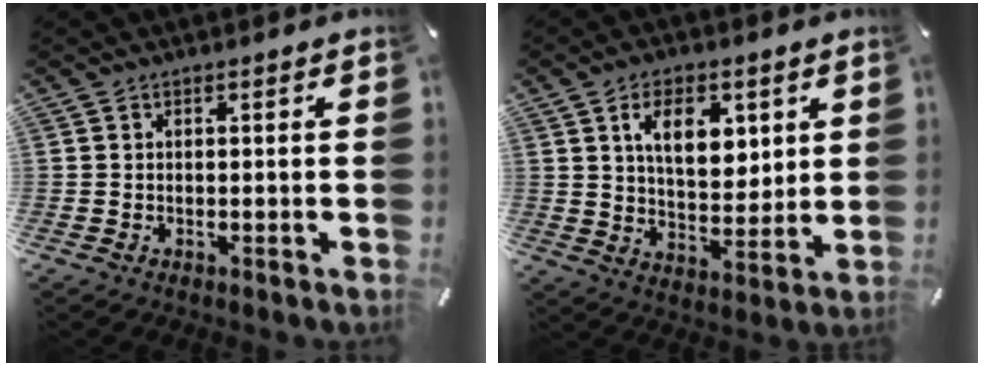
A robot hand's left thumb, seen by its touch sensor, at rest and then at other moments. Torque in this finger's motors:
{"motor_torque": [0.86, 0.84, 1.42, -0.54, 0.41]}